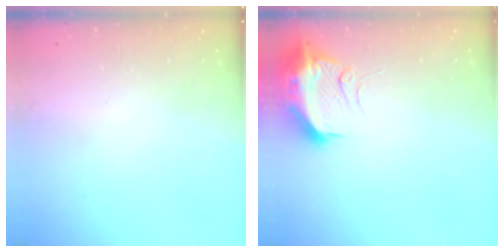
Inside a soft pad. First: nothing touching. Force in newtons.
{"total": 12.1, "press": 12.1, "slide": 1.3}